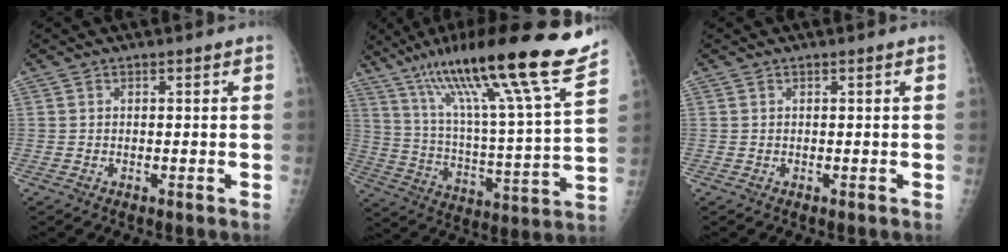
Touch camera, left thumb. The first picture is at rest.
{"total": 26.1, "force": [18.3, 2.0, 18.6], "torque": [-0.290, -0.060, 0.299]}
{"total": 0.0}